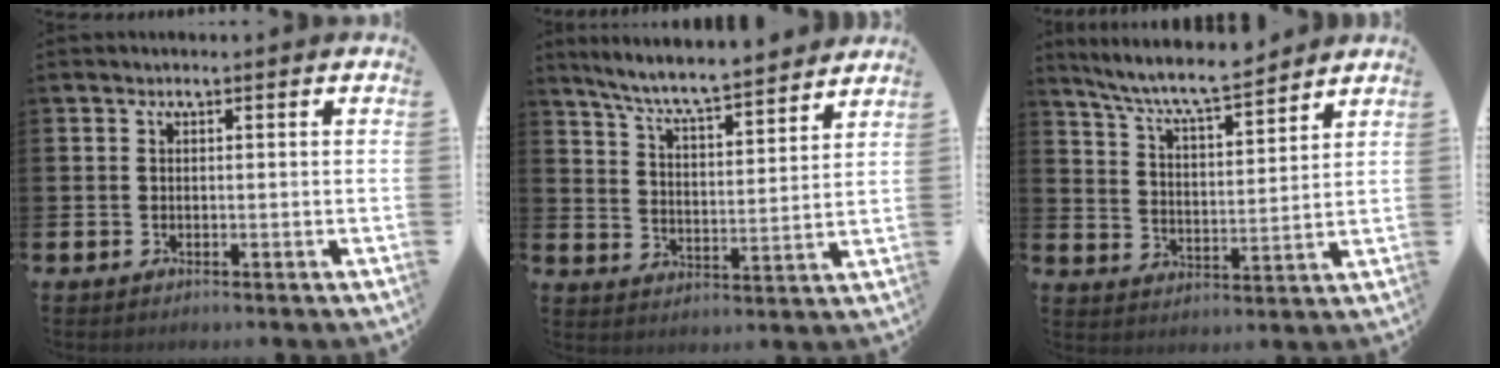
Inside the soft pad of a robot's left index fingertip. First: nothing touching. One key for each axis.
{"total": 7.2, "fx": 6.9, "fy": 0.3, "fz": 2.3, "tx": -0.072, "ty": -0.052, "tz": 0.118}
{"total": 7.6, "fx": 7.1, "fy": 0.6, "fz": 2.6, "tx": -0.082, "ty": -0.045, "tz": 0.125}